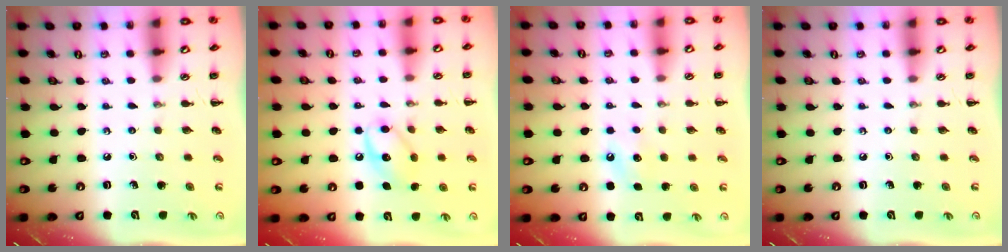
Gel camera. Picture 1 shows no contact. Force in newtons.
{"total": 10.7, "press": 10.6, "slide": 1.2}
{"total": 6.1, "press": 5.9, "slide": 1.5}
{"total": 0.0}